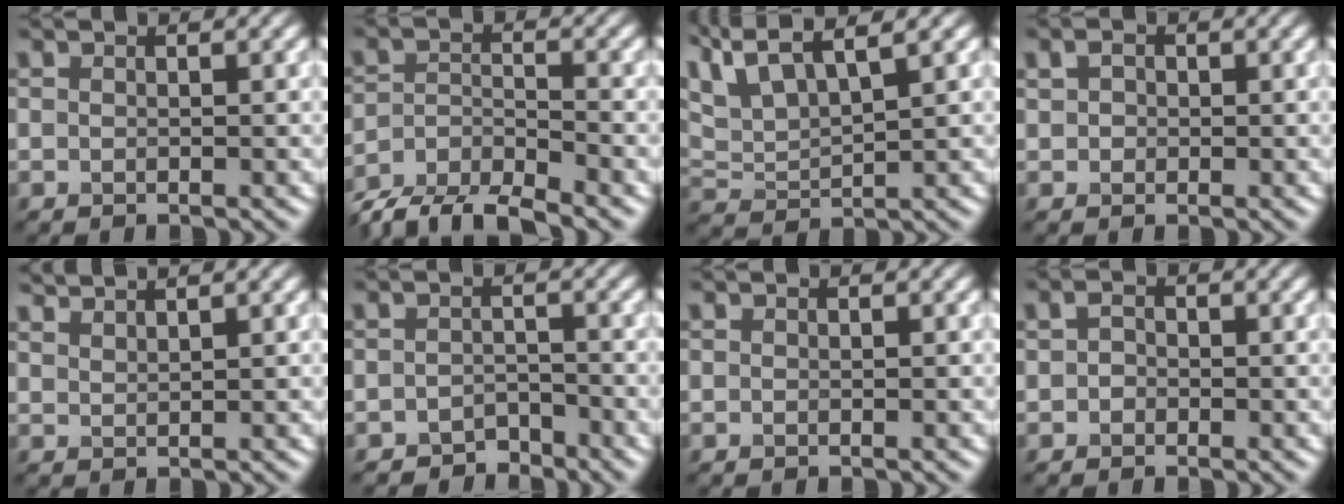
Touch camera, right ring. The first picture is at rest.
{"total": 6.7, "force": [-5.9, 1.7, 2.6], "torque": [-0.052, -0.011, -0.112]}
{"total": 7.3, "force": [5.5, 2.0, 4.4], "torque": [-0.106, 0.020, 0.097]}
{"total": 1.2, "force": [0.3, 1.1, 0.5], "torque": [-0.007, 0.002, 0.003]}
{"total": 2.2, "force": [2.1, 0.3, 0.6], "torque": [-0.002, 0.006, 0.034]}
{"total": 2.1, "force": [-1.9, 0.8, 0.2], "torque": [0.005, 0.008, -0.034]}
{"total": 0.0}
{"total": 1.2, "force": [-0.2, 1.0, 0.5], "torque": [-0.006, -0.001, -0.008]}